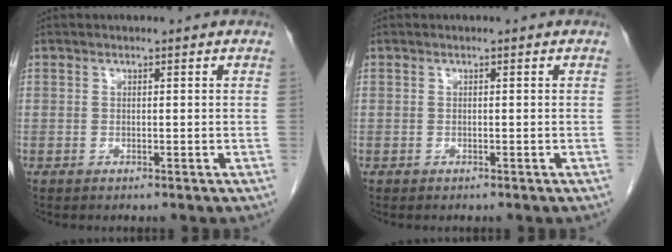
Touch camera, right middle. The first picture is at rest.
{"total": 0.0}